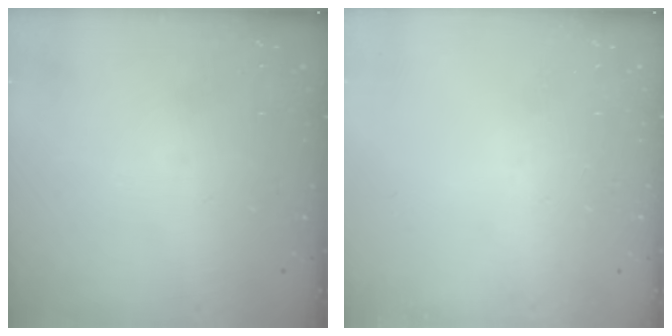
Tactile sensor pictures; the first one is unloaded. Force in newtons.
{"total": 0.0}